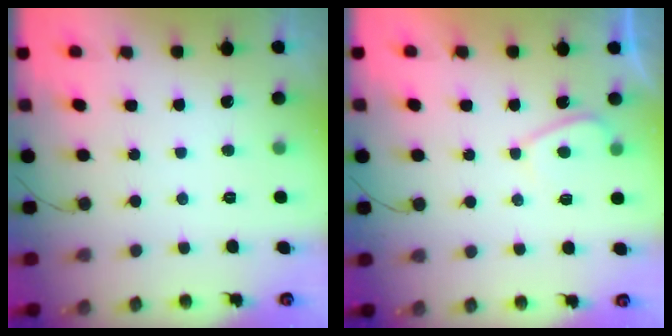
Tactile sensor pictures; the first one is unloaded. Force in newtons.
{"total": 2.8, "press": 2.7, "slide": 0.7}